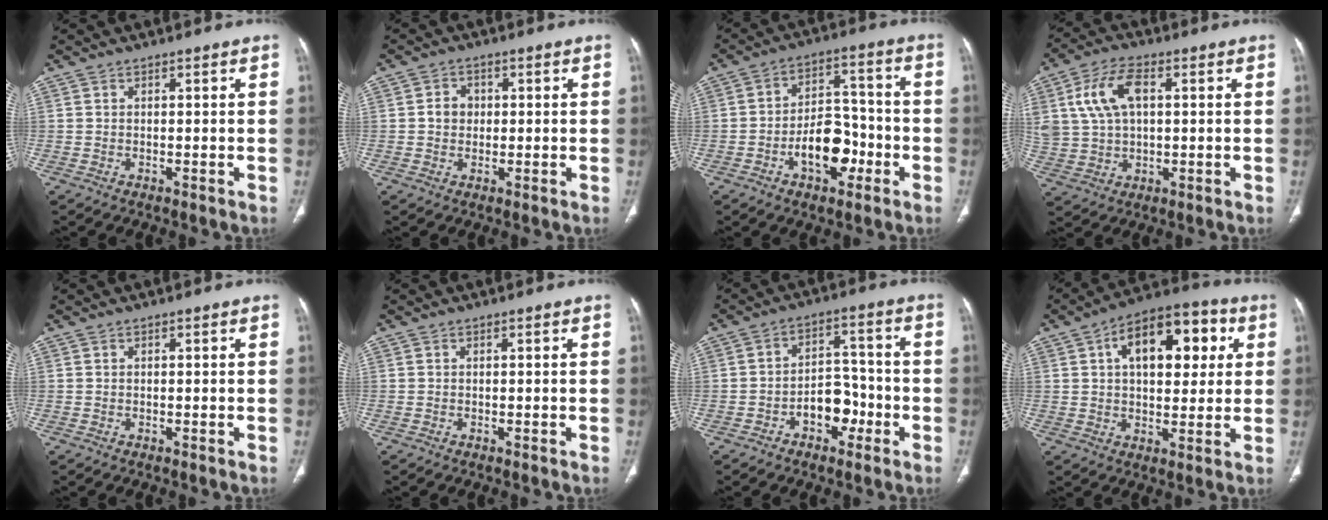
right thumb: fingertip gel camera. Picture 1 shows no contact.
{"total": 3.3, "force": [0.2, 2.9, 1.6], "torque": [-0.010, 0.008, 0.000]}
{"total": 11.0, "force": [-4.2, 6.7, 7.7], "torque": [-0.091, 0.044, -0.067]}
{"total": 11.2, "force": [3.0, 6.7, 8.5], "torque": [-0.168, 0.009, 0.060]}
{"total": 0.0}
{"total": 0.0}
{"total": 7.7, "force": [-3.3, 5.3, 4.5], "torque": [-0.036, 0.045, -0.055]}
{"total": 16.6, "force": [4.8, 9.1, 13.1], "torque": [-0.154, 0.017, 0.068]}